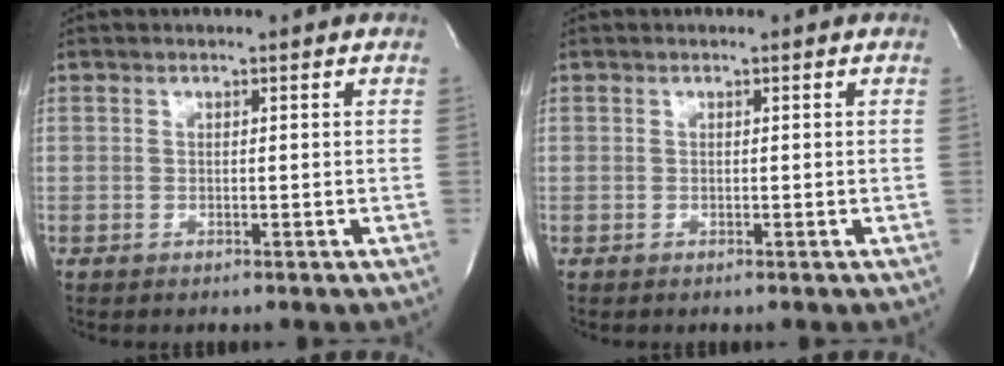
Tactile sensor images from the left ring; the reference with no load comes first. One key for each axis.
{"total": 0.0}